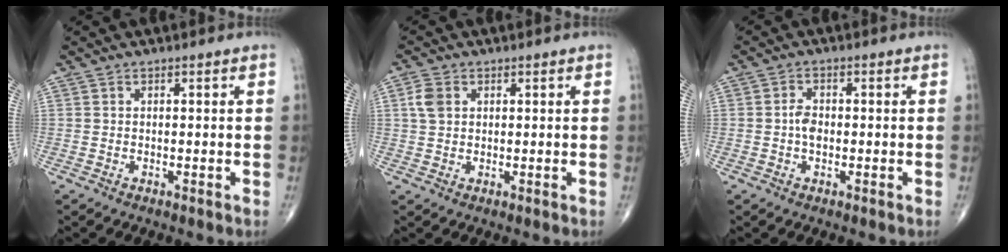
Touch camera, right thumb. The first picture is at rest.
{"total": 3.7, "force": [1.1, 2.7, 2.3], "torque": [-0.045, 0.004, 0.021]}
{"total": 2.7, "force": [-0.4, 1.7, 2.0], "torque": [-0.033, 0.006, -0.012]}